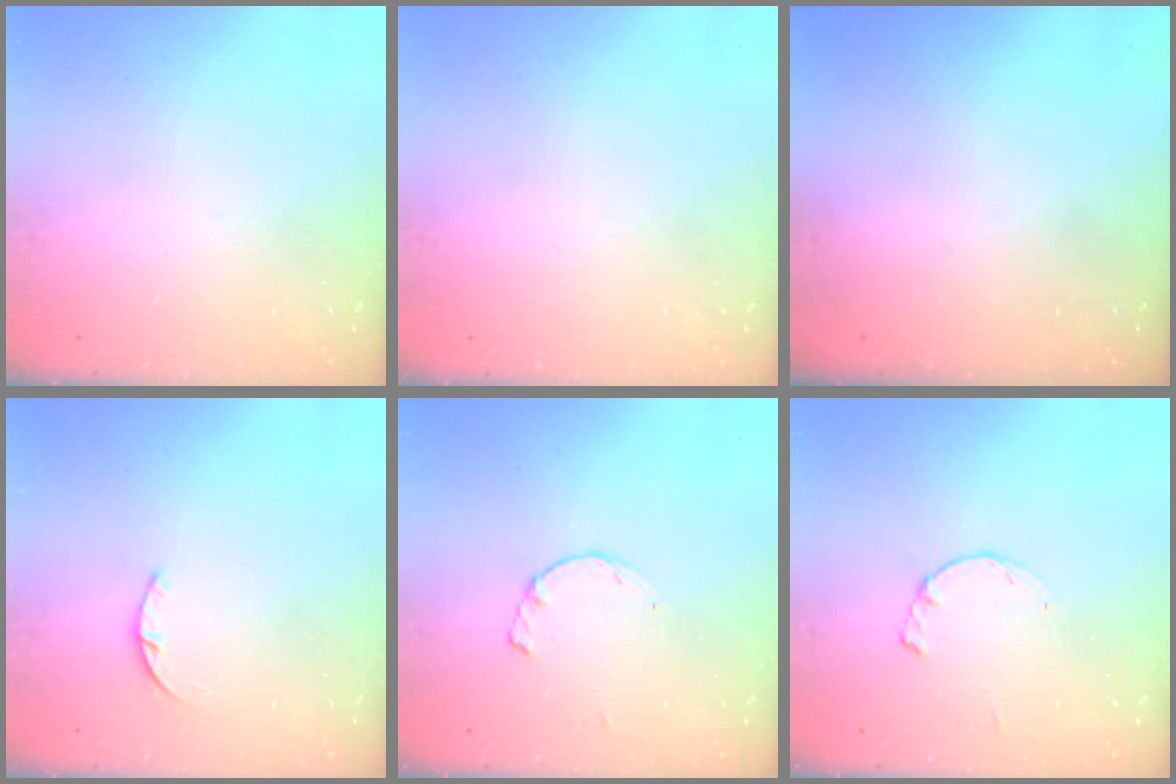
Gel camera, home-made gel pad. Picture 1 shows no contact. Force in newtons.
{"total": 2.4, "press": 2.4, "slide": 0.2}
{"total": 0.0}
{"total": 1.4, "press": 1.4, "slide": 0.3}
{"total": 1.2, "press": 1.2, "slide": 0.3}
{"total": 1.2, "press": 1.2, "slide": 0.3}